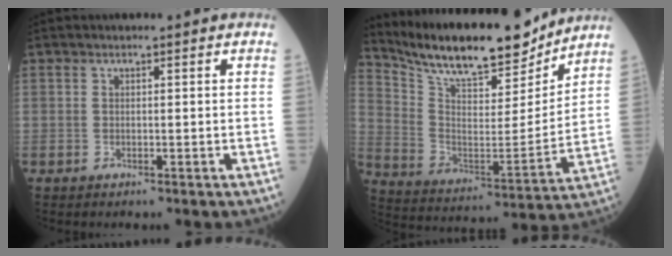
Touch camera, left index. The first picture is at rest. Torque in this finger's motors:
{"motor_torque": [0.09, -0.71, 0.29, 0.04]}